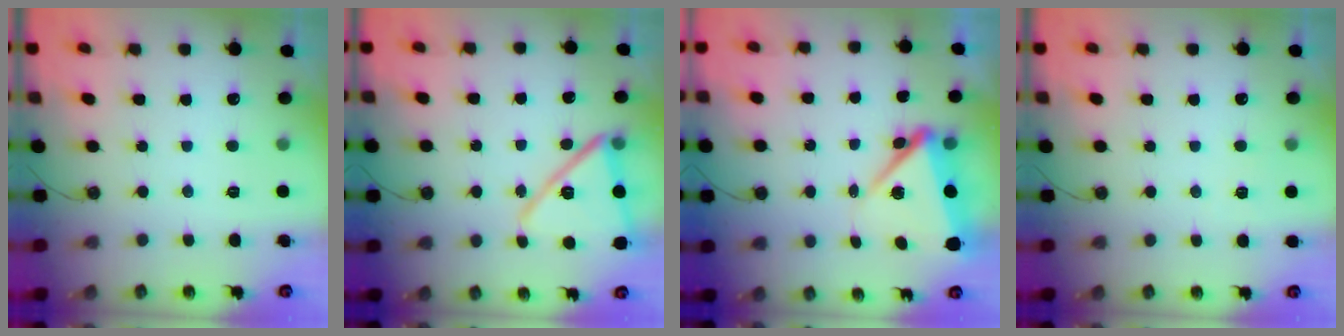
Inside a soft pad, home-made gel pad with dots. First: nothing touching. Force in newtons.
{"total": 16.0, "press": 14.6, "slide": 6.4}
{"total": 8.6, "press": 8.5, "slide": 1.7}
{"total": 3.0, "press": 3.0, "slide": 0.7}